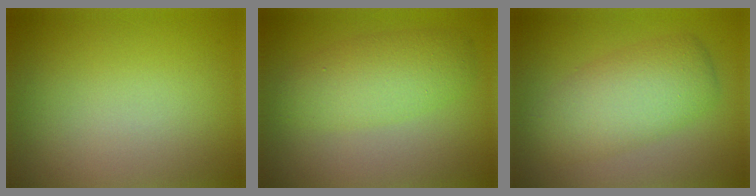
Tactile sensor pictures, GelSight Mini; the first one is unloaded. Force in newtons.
{"total": 4.1, "press": 4.1, "slide": 0.1}
{"total": 5.3, "press": 5.2, "slide": 0.2}